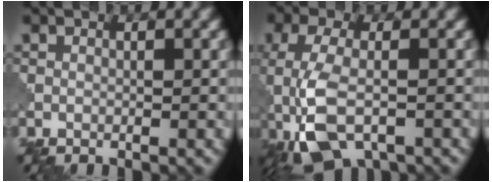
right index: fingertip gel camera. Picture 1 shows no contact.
{"total": 8.2, "force": [-3.6, 3.6, 6.5], "torque": [-0.150, -0.006, -0.075]}